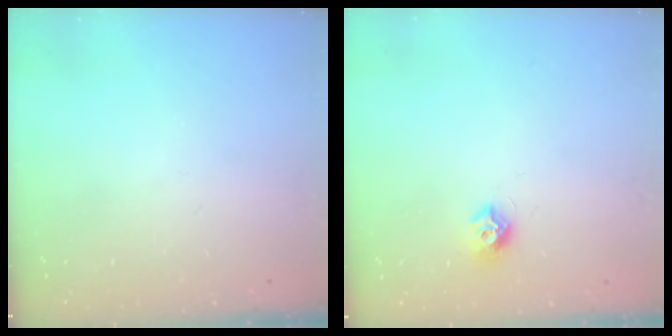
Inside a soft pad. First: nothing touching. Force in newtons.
{"total": 7.7, "press": 7.7, "slide": 0.7}